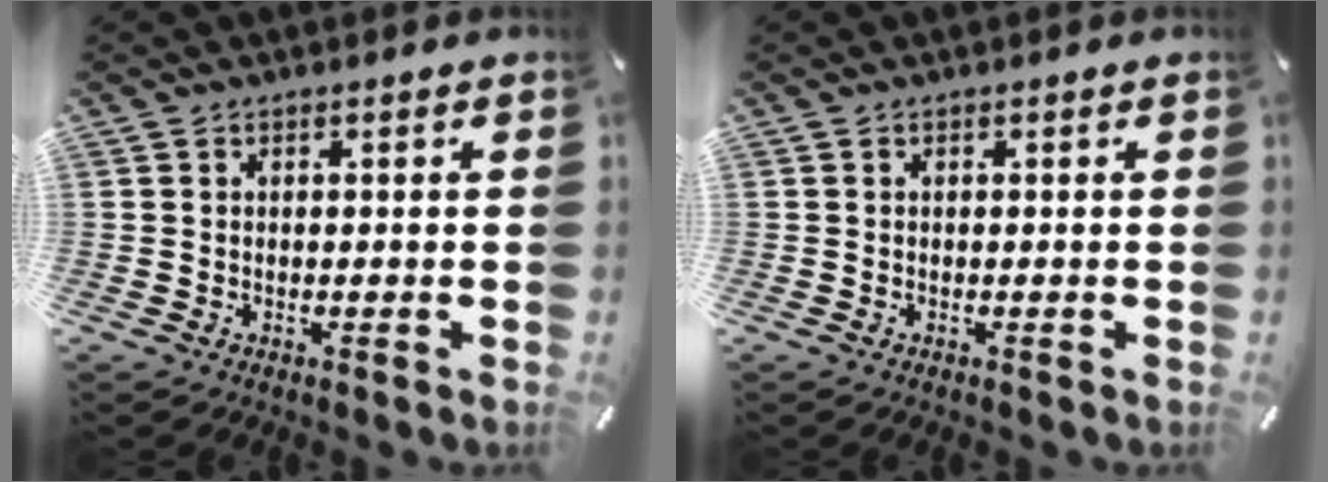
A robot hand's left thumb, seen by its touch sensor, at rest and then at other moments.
{"total": 0.0}